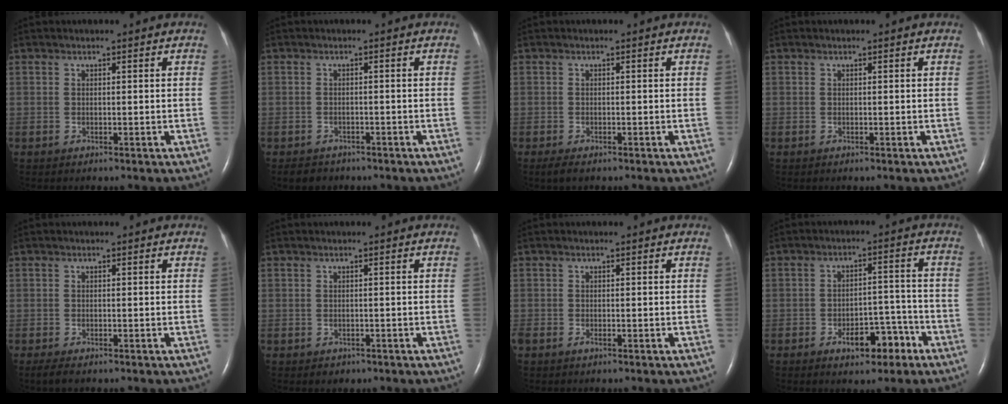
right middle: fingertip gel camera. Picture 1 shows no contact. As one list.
[{"total": 2.5, "force": [-2.0, 1.6, 0.3], "torque": [-0.014, 0.002, -0.028]}, {"total": 1.8, "force": [-1.2, 0.6, 1.2], "torque": [-0.028, -0.005, -0.018]}, {"total": 0.0}, {"total": 2.0, "force": [-1.5, 0.6, 1.3], "torque": [-0.031, -0.007, -0.023]}, {"total": 1.2, "force": [-0.7, 0.9, 0.3], "torque": [-0.006, 0.001, -0.005]}, {"total": 0.8, "force": [-0.5, 0.3, 0.5], "torque": [-0.013, -0.001, -0.006]}, {"total": 6.4, "force": [-3.9, 2.9, 4.2], "torque": [-0.055, 0.018, -0.052]}]